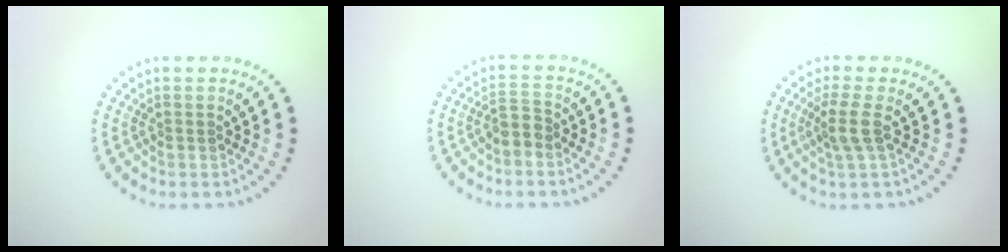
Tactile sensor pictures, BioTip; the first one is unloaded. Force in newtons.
{"total": 1.8, "press": 1.5, "slide": 0.9}
{"total": 2.4, "press": 1.9, "slide": 1.5}